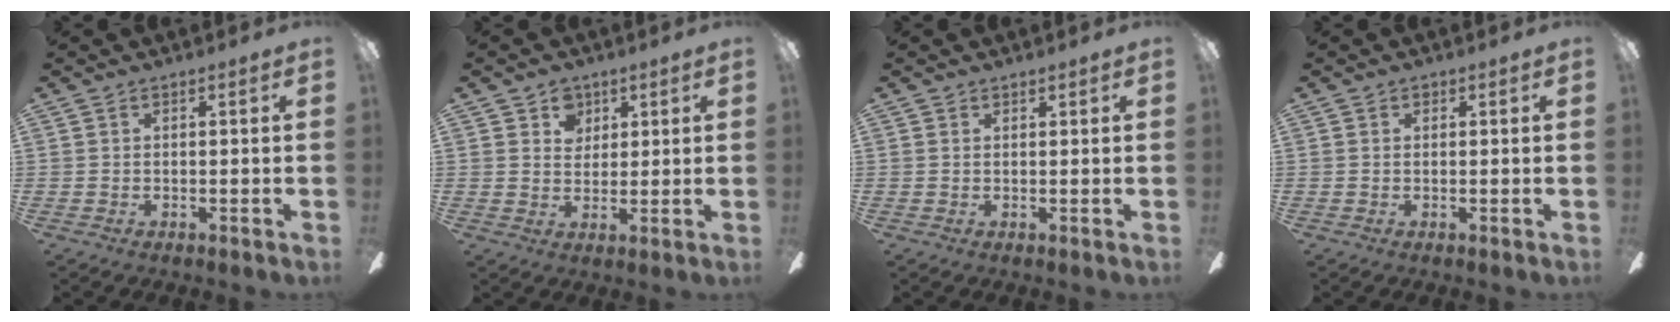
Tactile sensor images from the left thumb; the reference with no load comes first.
{"total": 5.3, "force": [3.1, 4.3, 1.0], "torque": [-0.006, -0.005, 0.051]}
{"total": 0.8, "force": [0.7, 0.4, -0.1], "torque": [0.001, 0.000, 0.015]}
{"total": 0.7, "force": [0.2, 0.6, 0.2], "torque": [0.004, 0.000, 0.001]}